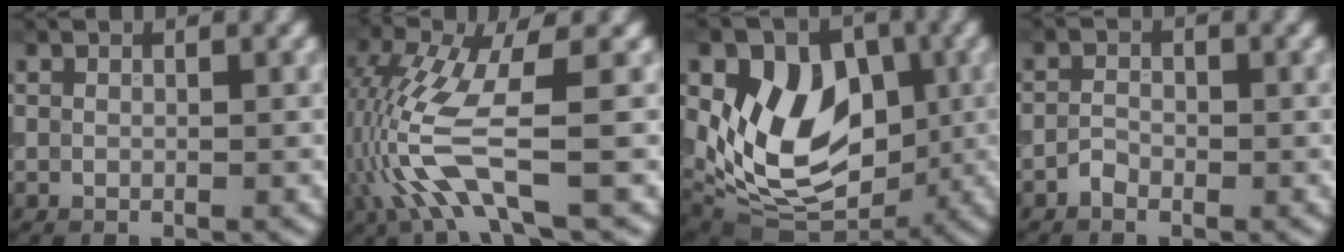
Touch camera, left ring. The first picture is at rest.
{"total": 7.0, "force": [-2.0, 1.7, 6.5], "torque": [-0.158, -0.004, -0.037]}
{"total": 11.0, "force": [0.6, 7.9, 7.6], "torque": [-0.121, -0.012, 0.013]}
{"total": 1.2, "force": [-0.8, 0.7, 0.6], "torque": [-0.009, 0.004, -0.019]}